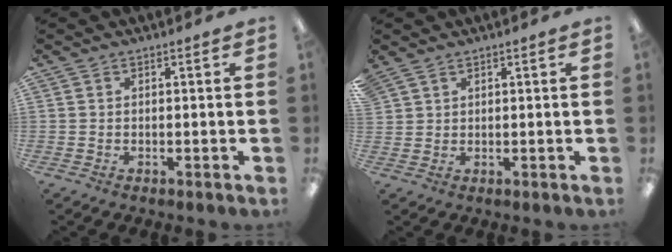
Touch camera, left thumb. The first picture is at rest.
{"total": 2.4, "force": [1.9, 1.4, 0.5], "torque": [-0.012, -0.002, 0.038]}